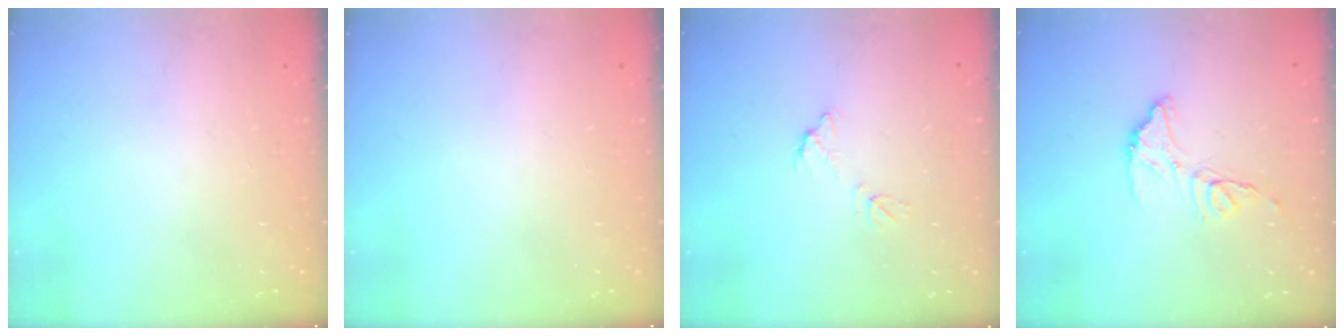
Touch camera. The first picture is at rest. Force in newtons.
{"total": 0.0}
{"total": 6.5, "press": 6.5, "slide": 0.4}
{"total": 11.3, "press": 11.2, "slide": 0.9}